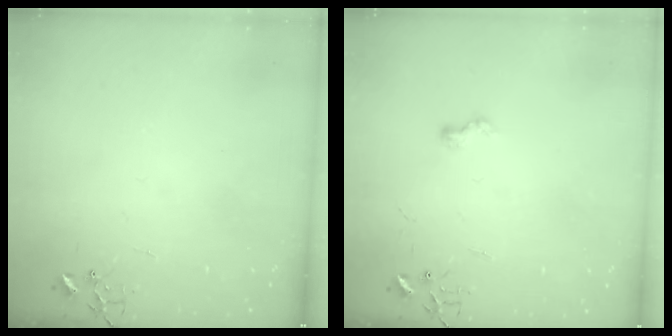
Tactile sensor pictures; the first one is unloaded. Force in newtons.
{"total": 6.0, "press": 6.0, "slide": 0.7}